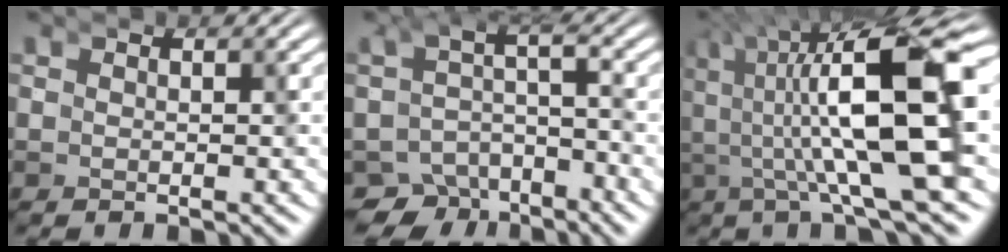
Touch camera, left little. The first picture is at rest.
{"total": 6.2, "force": [-4.7, 3.7, 1.6], "torque": [-0.018, -0.030, -0.078]}
{"total": 9.4, "force": [-1.1, 2.5, 9.1], "torque": [-0.142, -0.006, -0.019]}